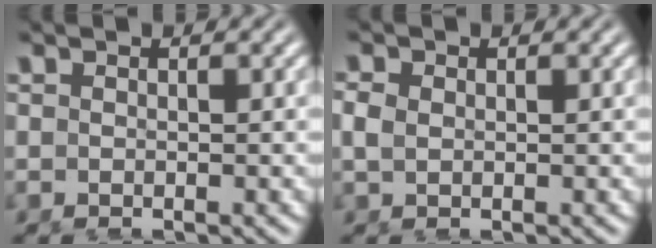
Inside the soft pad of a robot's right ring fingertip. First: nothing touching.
{"total": 1.1, "force": [0.2, 0.8, 0.7], "torque": [-0.021, -0.008, 0.011]}